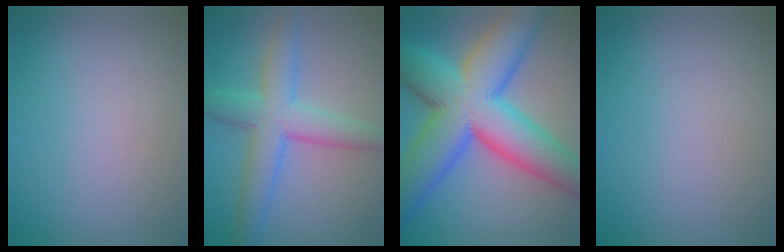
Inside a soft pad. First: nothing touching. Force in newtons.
{"total": 5.5, "press": 5.5, "slide": 0.0}
{"total": 14.5, "press": 14.5, "slide": 0.3}
{"total": 0.0}